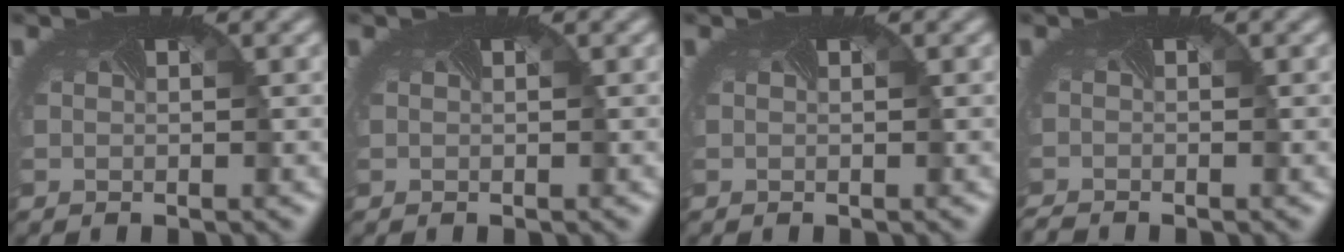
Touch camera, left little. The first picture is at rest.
{"total": 0.0}
{"total": 0.0}
{"total": 1.4, "force": [-1.3, -0.3, -0.1], "torque": [-0.010, -0.014, -0.029]}